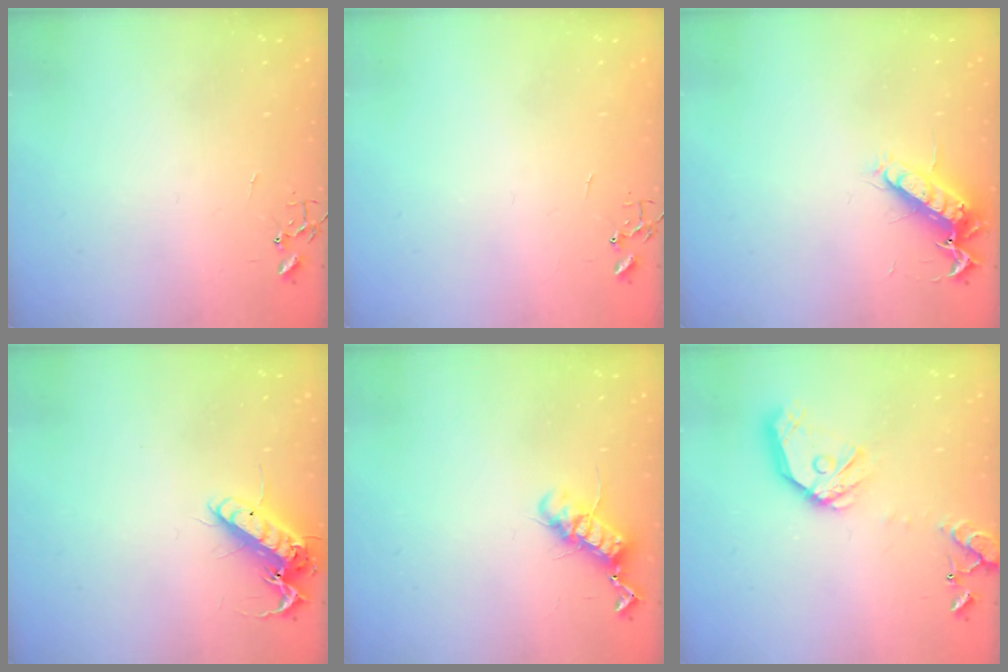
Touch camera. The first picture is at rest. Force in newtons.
{"total": 0.0}
{"total": 12.9, "press": 12.8, "slide": 1.4}
{"total": 14.3, "press": 14.2, "slide": 1.9}
{"total": 11.7, "press": 11.7, "slide": 0.9}
{"total": 16.8, "press": 16.6, "slide": 2.9}